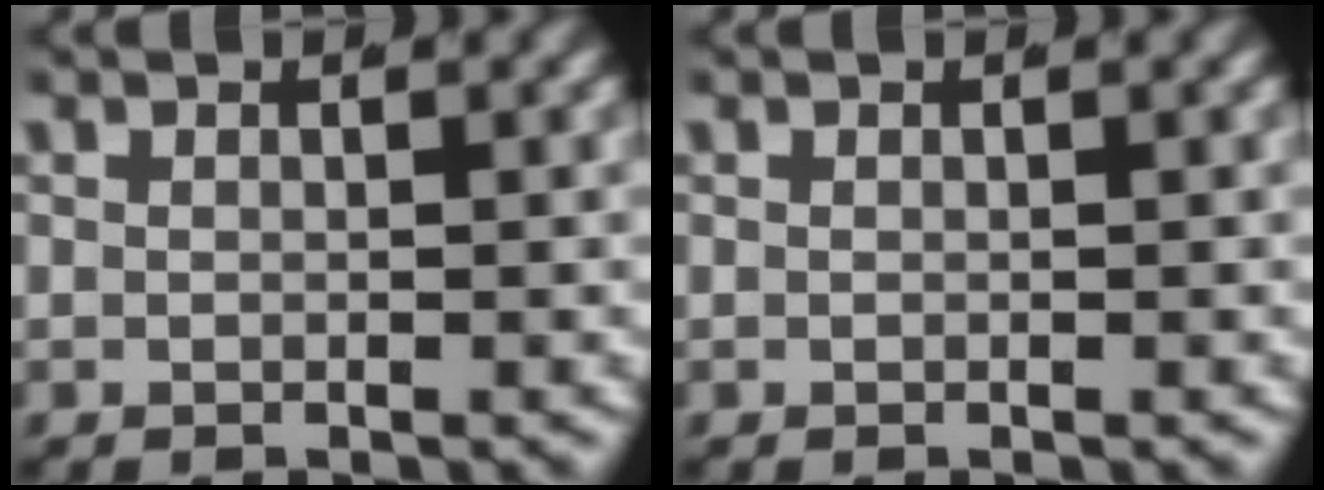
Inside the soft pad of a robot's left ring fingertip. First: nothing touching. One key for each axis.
{"total": 0.0}